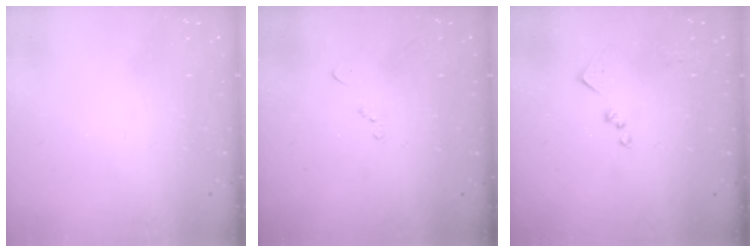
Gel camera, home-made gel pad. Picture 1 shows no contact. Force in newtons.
{"total": 6.6, "press": 6.5, "slide": 0.8}
{"total": 8.9, "press": 8.9, "slide": 0.3}